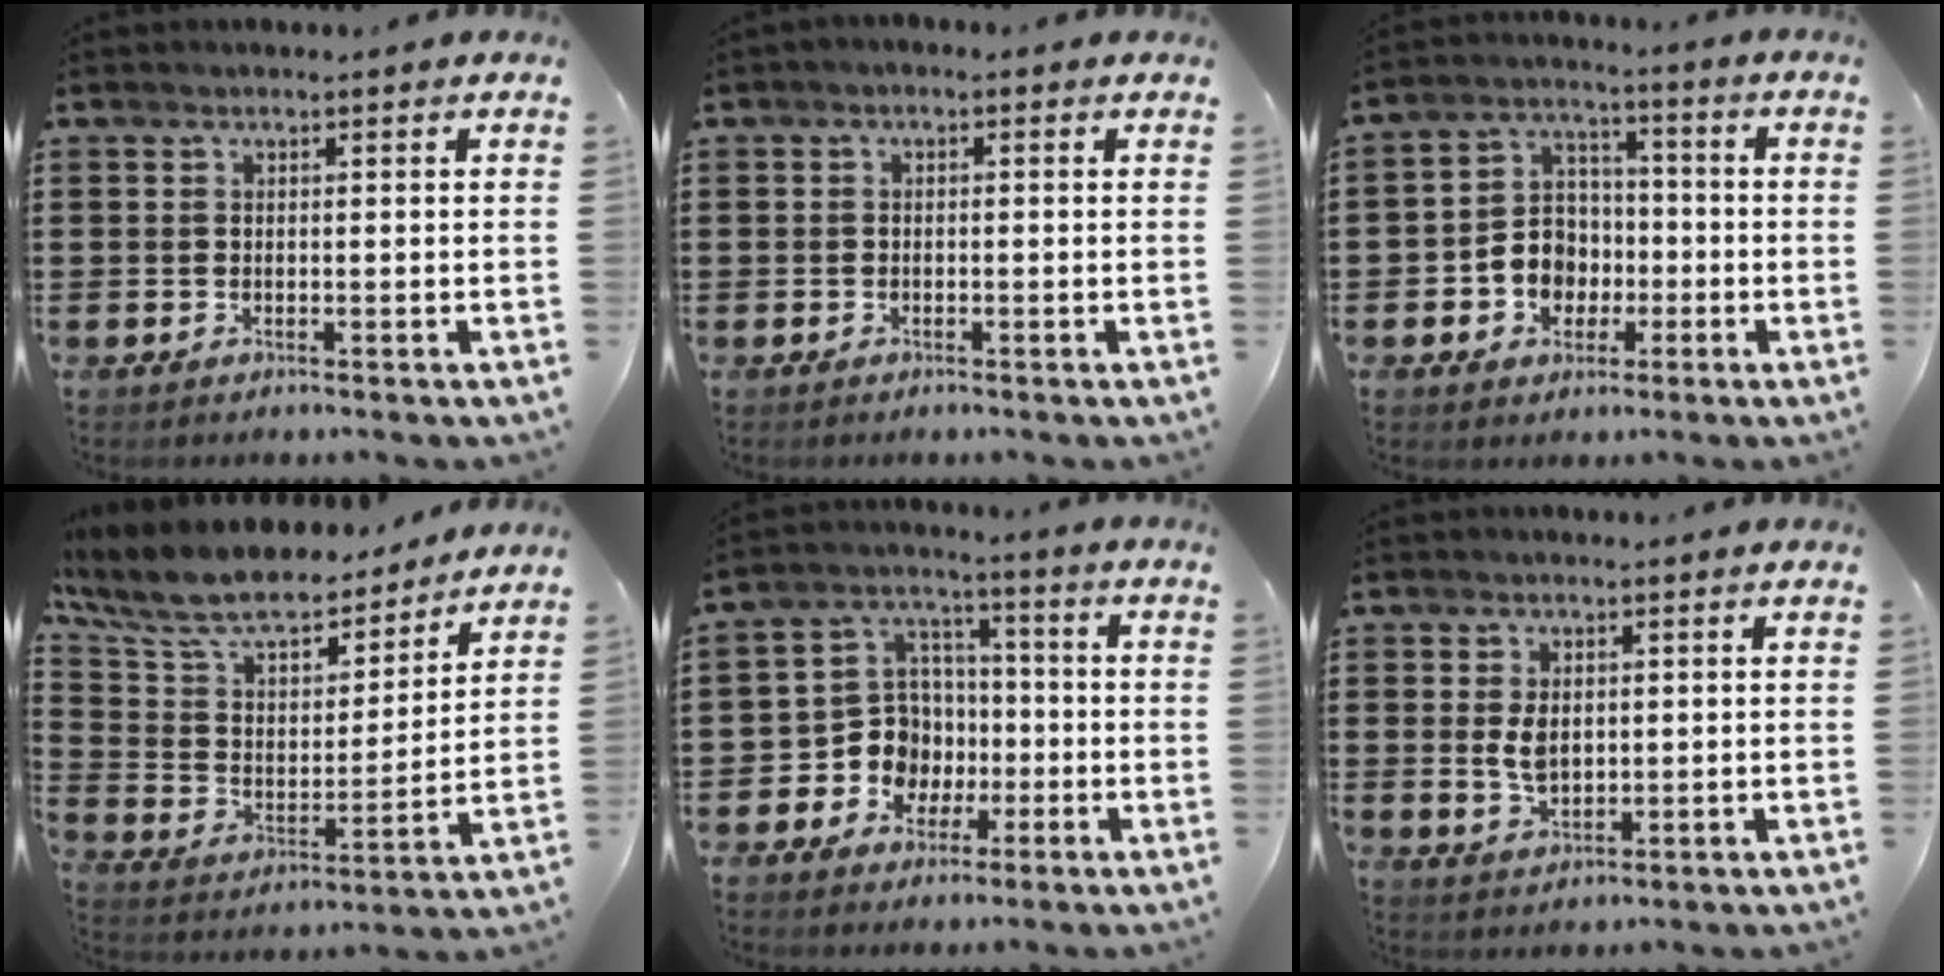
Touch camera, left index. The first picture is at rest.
{"total": 0.7, "force": [-0.5, 0.3, 0.3], "torque": [-0.008, -0.003, -0.010]}
{"total": 6.6, "force": [-2.1, 5.9, 2.2], "torque": [-0.062, 0.021, -0.039]}
{"total": 9.9, "force": [8.5, 2.8, 4.2], "torque": [-0.124, -0.055, 0.146]}
{"total": 8.9, "force": [-2.0, 8.2, 2.8], "torque": [-0.101, 0.011, -0.036]}
{"total": 3.9, "force": [0.5, 2.4, 3.0], "torque": [-0.070, 0.004, 0.006]}